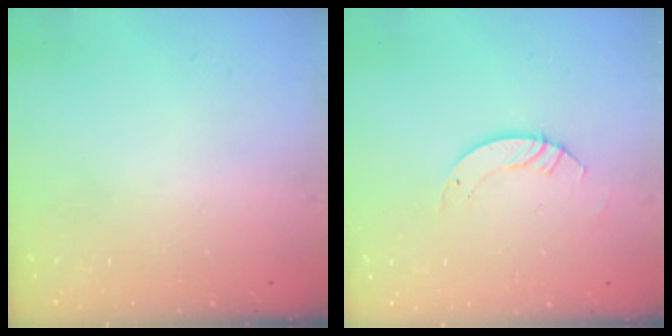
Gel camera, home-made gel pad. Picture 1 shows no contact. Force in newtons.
{"total": 3.5, "press": 3.5, "slide": 0.3}